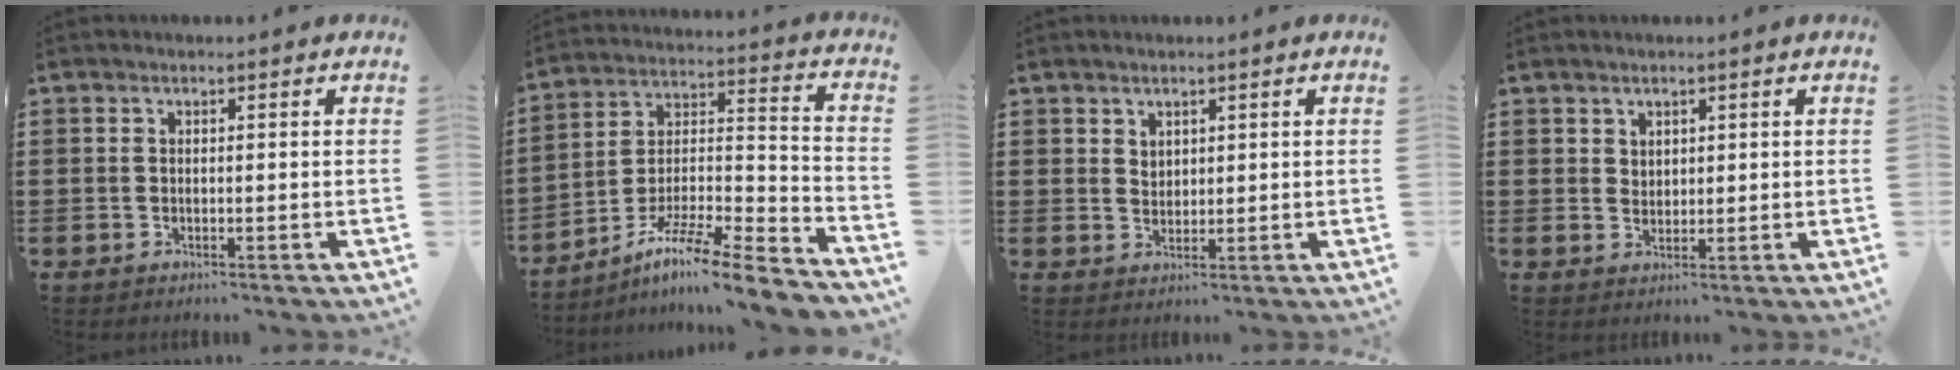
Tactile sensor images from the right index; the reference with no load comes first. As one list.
[{"total": 10.5, "force": [-8.4, 0.2, 6.3], "torque": [-0.096, 0.009, -0.161]}, {"total": 1.8, "force": [1.7, 0.6, 0.1], "torque": [0.001, 0.004, 0.034]}, {"total": 1.8, "force": [1.6, 0.6, 0.1], "torque": [0.000, 0.005, 0.033]}]